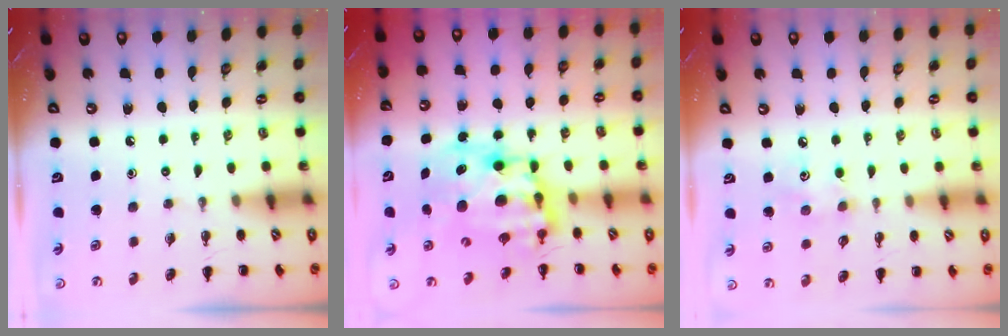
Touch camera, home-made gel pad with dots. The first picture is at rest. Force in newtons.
{"total": 11.8, "press": 11.5, "slide": 2.9}
{"total": 3.7, "press": 3.5, "slide": 0.9}